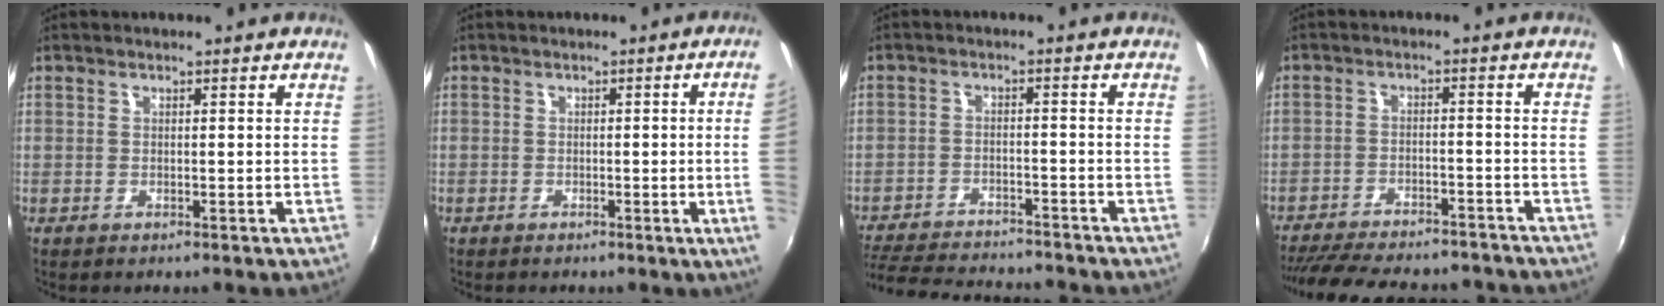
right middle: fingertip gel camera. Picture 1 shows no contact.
{"total": 5.6, "force": [-0.2, -1.6, 5.4], "torque": [-0.075, -0.010, 0.001]}
{"total": 16.1, "force": [-14.3, 3.4, 6.6], "torque": [-0.146, -0.021, -0.216]}
{"total": 20.1, "force": [-17.4, 5.6, 8.3], "torque": [-0.175, -0.015, -0.236]}